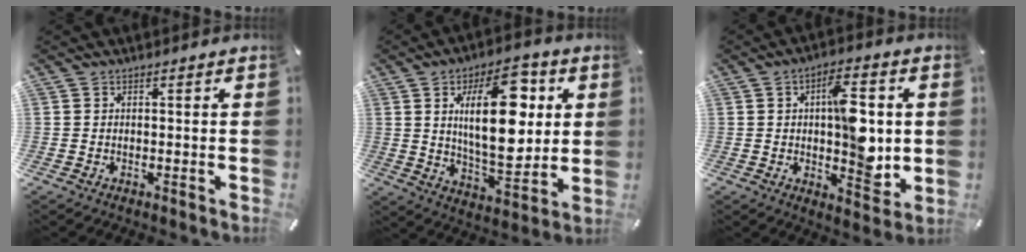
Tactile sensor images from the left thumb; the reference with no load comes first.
{"total": 20.5, "force": [5.3, 10.0, 17.1], "torque": [-0.288, -0.013, 0.077]}
{"total": 12.9, "force": [1.2, 6.5, 11.0], "torque": [-0.146, -0.007, 0.021]}